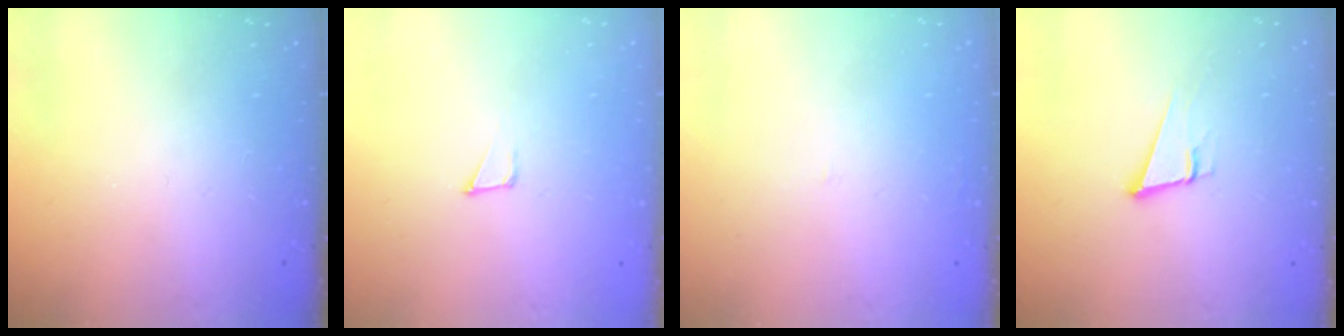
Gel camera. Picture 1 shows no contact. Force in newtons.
{"total": 1.2, "press": 1.2, "slide": 0.0}
{"total": 0.9, "press": 0.9, "slide": 0.1}
{"total": 5.0, "press": 4.4, "slide": 2.4}